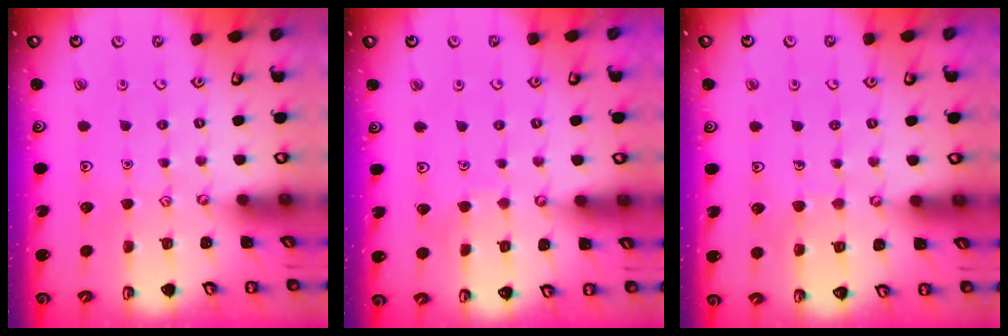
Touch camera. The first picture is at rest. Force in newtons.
{"total": 2.7, "press": 2.7, "slide": 0.1}
{"total": 4.6, "press": 4.6, "slide": 0.3}